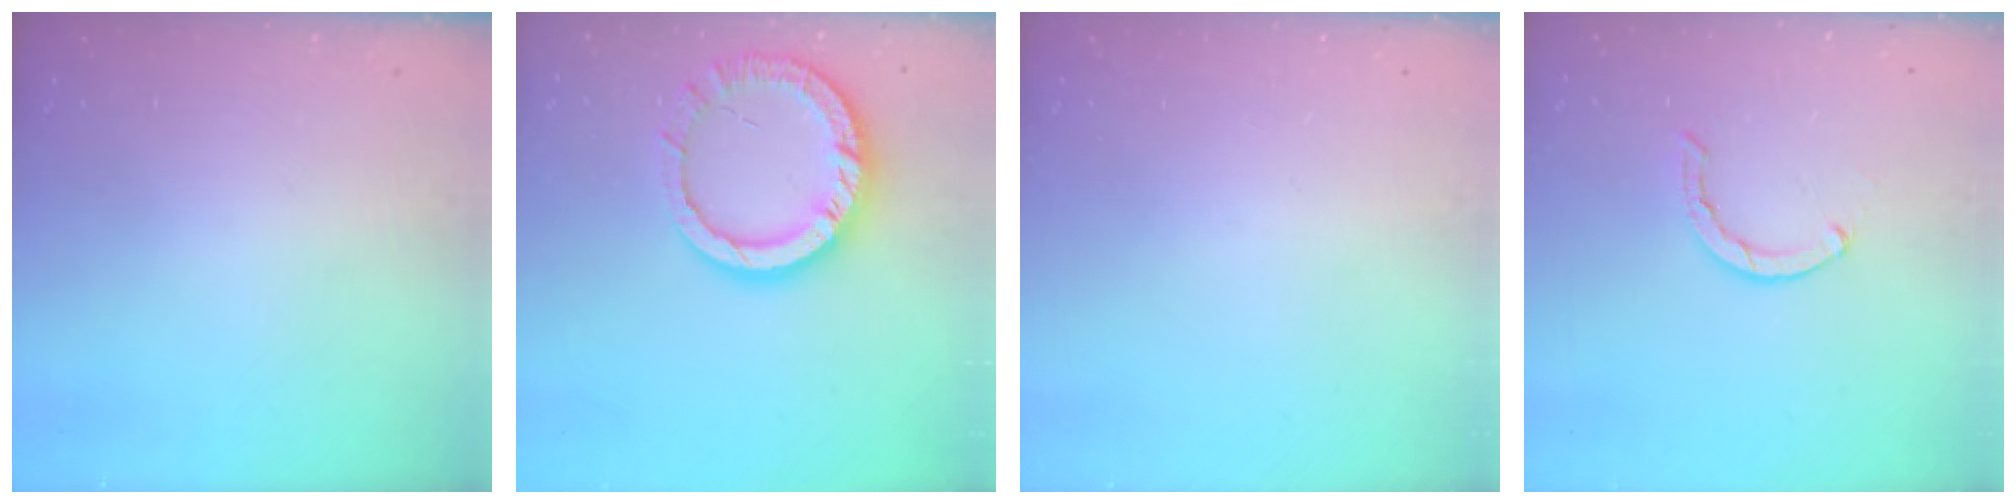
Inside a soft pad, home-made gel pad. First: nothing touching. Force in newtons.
{"total": 11.9, "press": 11.8, "slide": 1.9}
{"total": 0.0}
{"total": 2.1, "press": 2.1, "slide": 0.2}